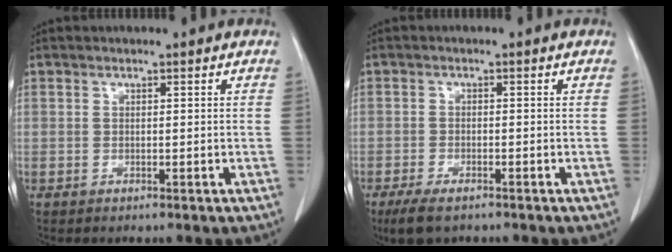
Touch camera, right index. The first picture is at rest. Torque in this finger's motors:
{"motor_torque": [0.32, -0.28, 0.19, 0.04]}